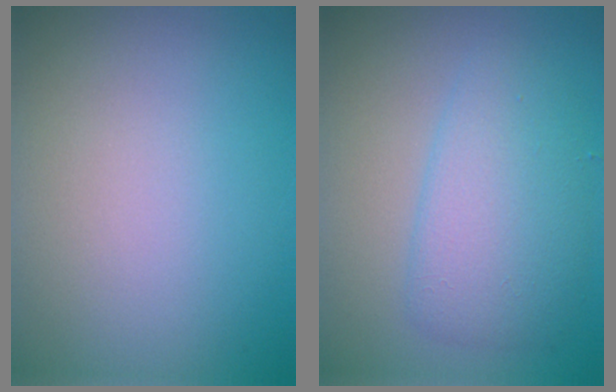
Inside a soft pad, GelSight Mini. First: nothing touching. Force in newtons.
{"total": 4.3, "press": 4.2, "slide": 0.2}